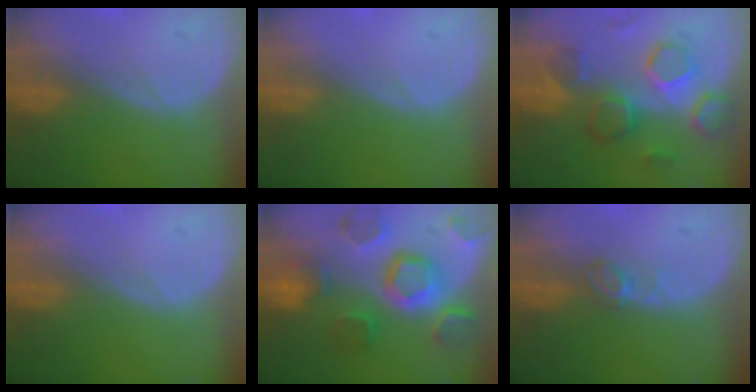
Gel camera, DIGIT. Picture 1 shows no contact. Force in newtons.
{"total": 0.0}
{"total": 8.7, "press": 8.4, "slide": 2.0}
{"total": 0.0}
{"total": 11.4, "press": 10.0, "slide": 5.7}
{"total": 2.1, "press": 2.1, "slide": 0.4}